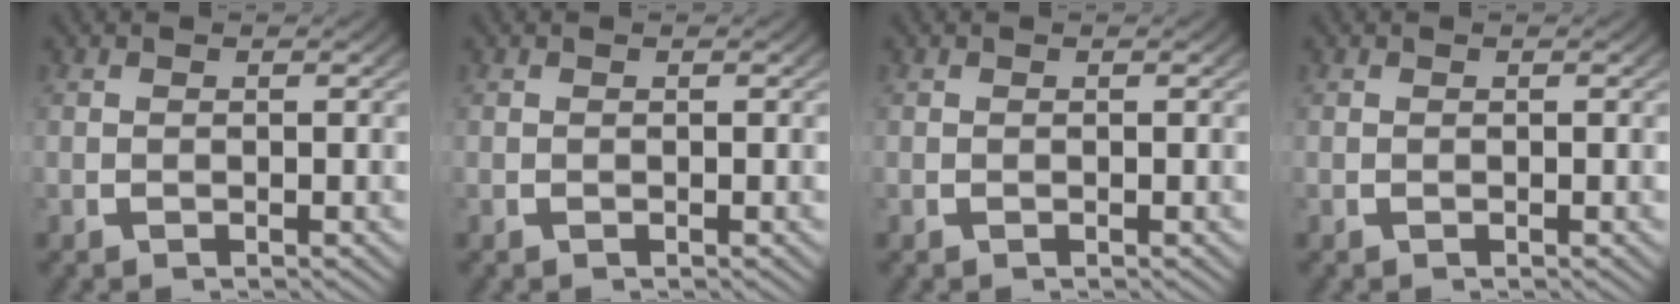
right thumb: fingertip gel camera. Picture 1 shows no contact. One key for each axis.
{"total": 0.0}
{"total": 0.0}
{"total": 0.0}